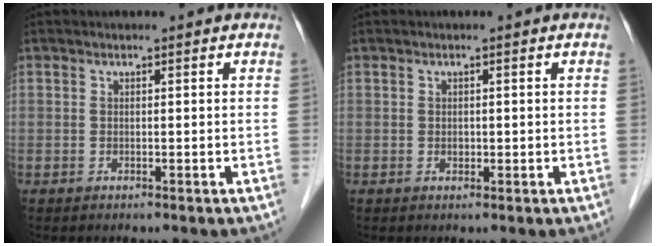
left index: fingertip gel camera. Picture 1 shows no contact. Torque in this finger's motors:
{"motor_torque": [0.03, 0.02, -0.04, 0.00]}